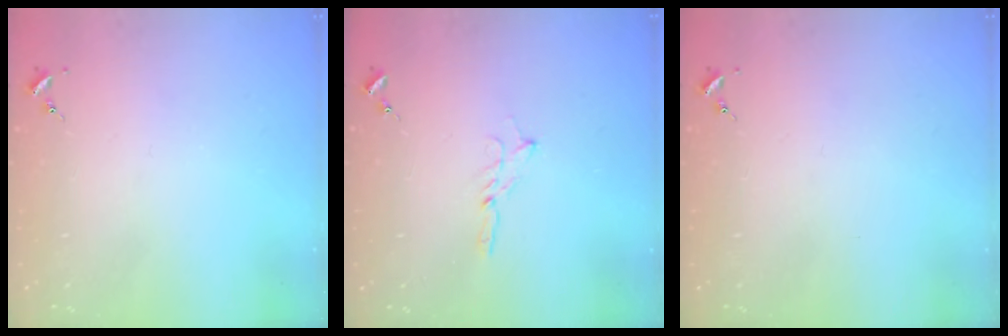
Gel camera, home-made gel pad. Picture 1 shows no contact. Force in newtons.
{"total": 2.0, "press": 2.0, "slide": 0.2}
{"total": 0.0}